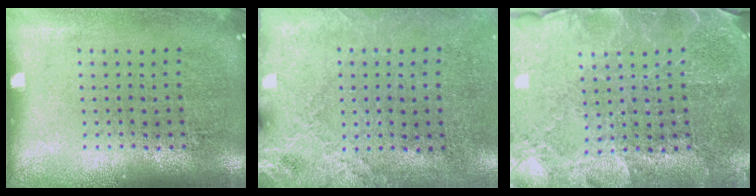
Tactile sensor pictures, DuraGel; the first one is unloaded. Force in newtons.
{"total": 2.5, "press": 2.2, "slide": 1.2}
{"total": 3.0, "press": 3.0, "slide": 0.4}